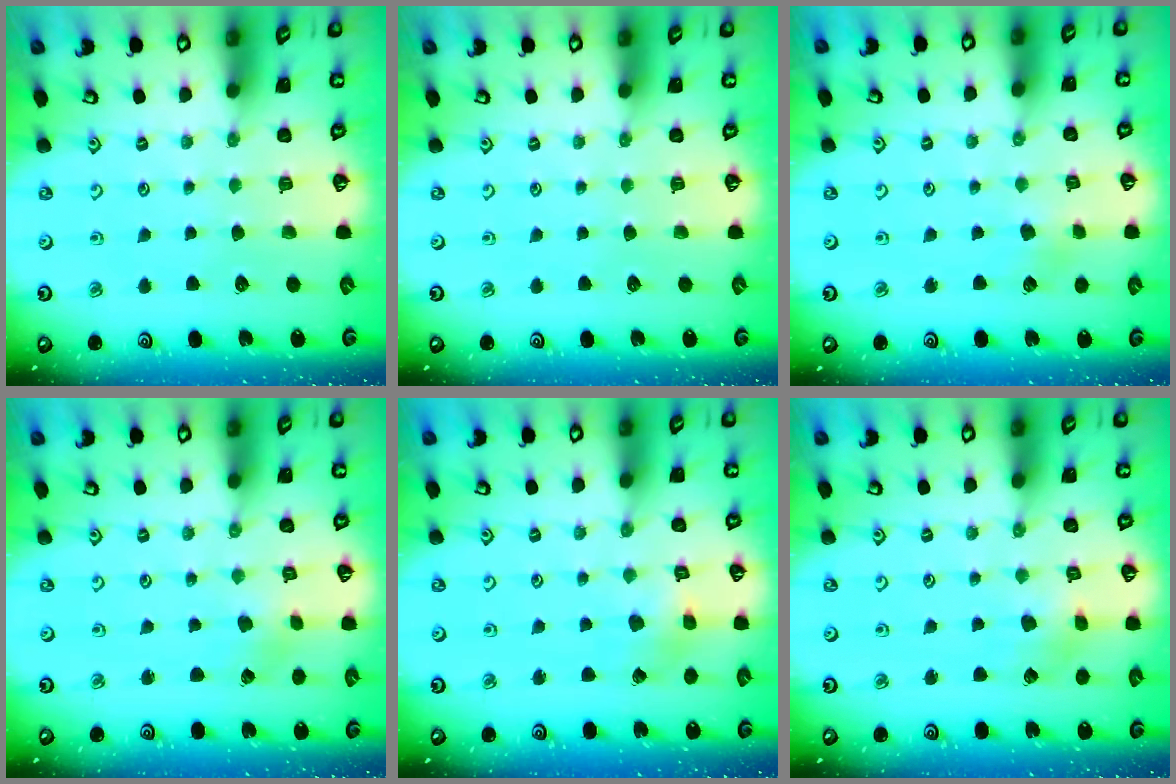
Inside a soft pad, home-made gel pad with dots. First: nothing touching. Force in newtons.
{"total": 0.0}
{"total": 2.4, "press": 2.3, "slide": 0.4}
{"total": 0.9, "press": 0.9, "slide": 0.2}
{"total": 2.6, "press": 2.5, "slide": 0.3}
{"total": 3.3, "press": 3.3, "slide": 0.4}